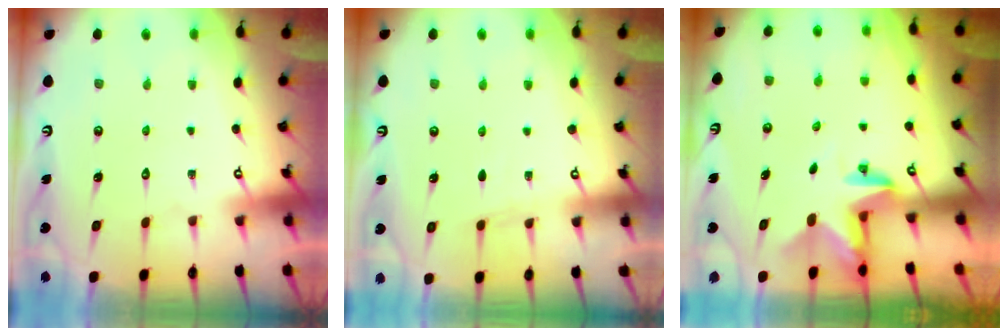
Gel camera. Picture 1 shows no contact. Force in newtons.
{"total": 2.7, "press": 2.6, "slide": 0.4}
{"total": 2.8, "press": 2.8, "slide": 0.2}